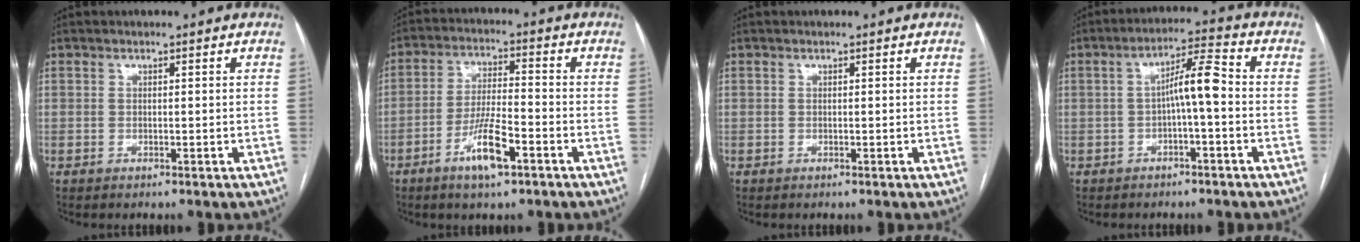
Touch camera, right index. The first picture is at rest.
{"total": 8.1, "force": [-4.3, 1.3, 6.7], "torque": [-0.132, -0.004, -0.075]}
{"total": 0.0}
{"total": 6.1, "force": [-0.7, 0.6, 6.0], "torque": [-0.098, 0.023, -0.012]}